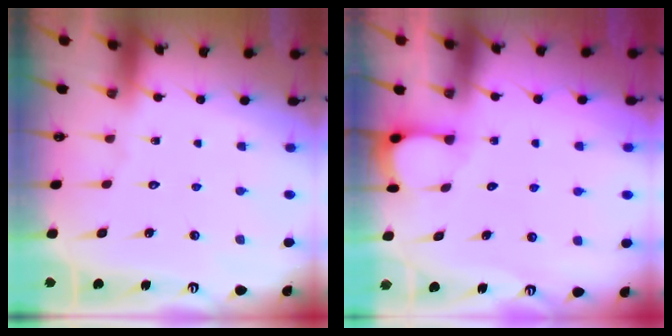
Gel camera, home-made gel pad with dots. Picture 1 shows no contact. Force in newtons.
{"total": 2.3, "press": 2.2, "slide": 0.4}